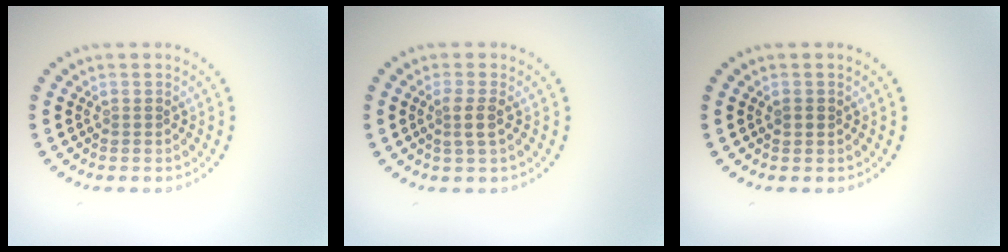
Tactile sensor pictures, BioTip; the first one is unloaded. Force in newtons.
{"total": 1.8, "press": 1.4, "slide": 1.1}
{"total": 0.9, "press": 0.8, "slide": 0.3}